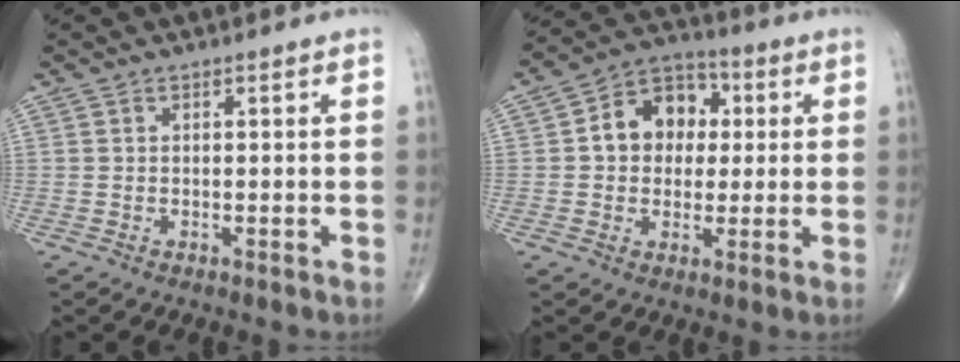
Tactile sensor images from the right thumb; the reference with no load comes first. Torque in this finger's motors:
{"motor_torque": [0.44, 2.07, 0.58, -0.06, 0.07]}